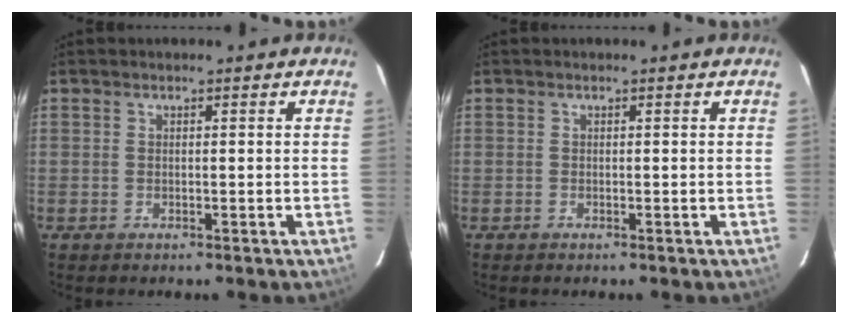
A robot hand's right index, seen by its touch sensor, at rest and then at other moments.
{"total": 0.0}